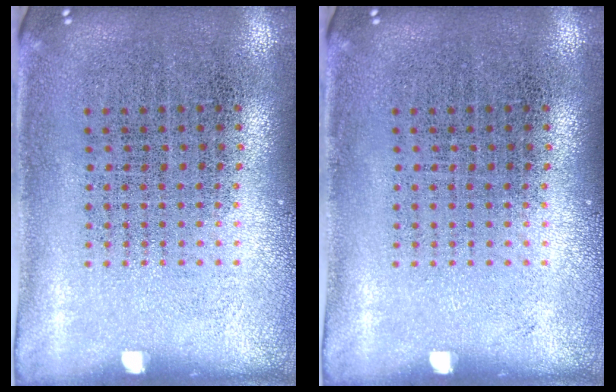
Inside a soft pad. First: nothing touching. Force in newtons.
{"total": 0.0}